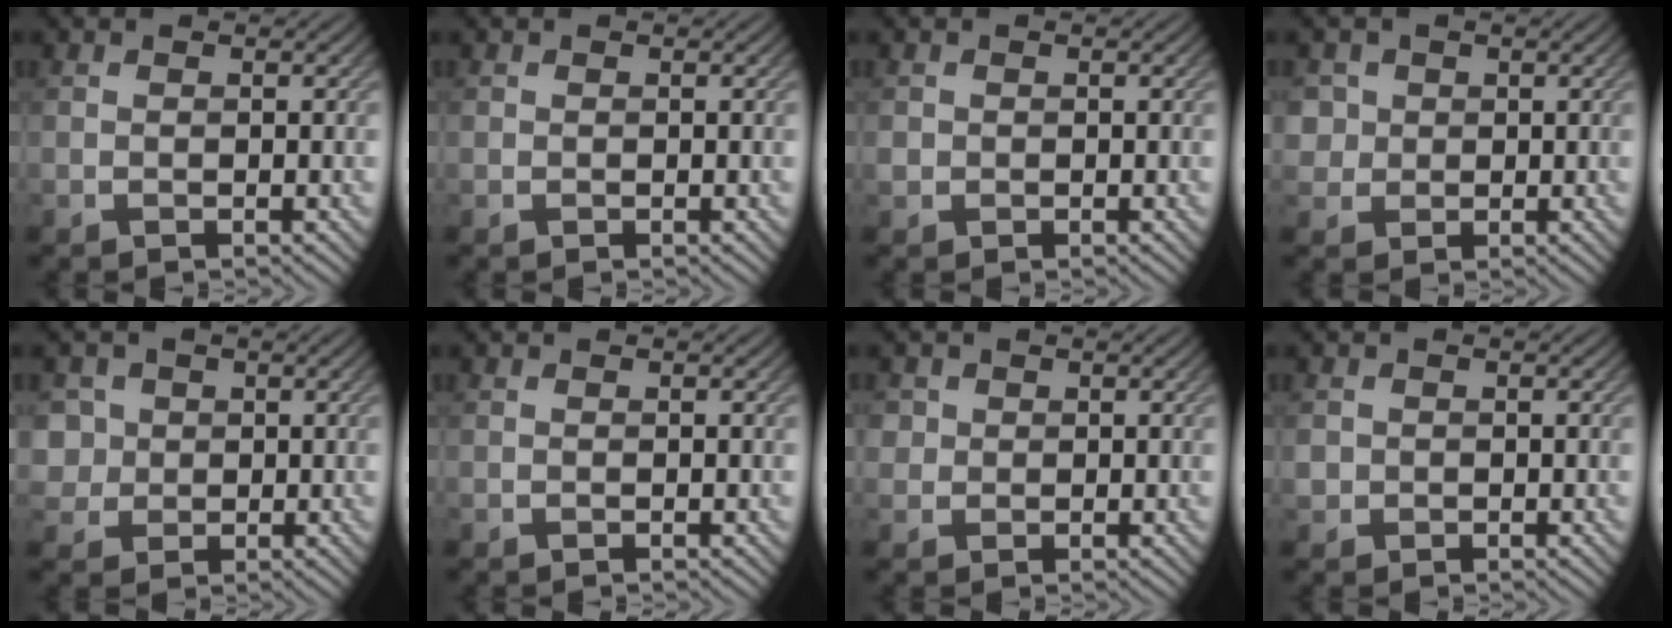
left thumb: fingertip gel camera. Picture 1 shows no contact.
{"total": 0.0}
{"total": 1.0, "force": [0.1, 1.0, 0.1], "torque": [-0.002, -0.004, -0.001]}
{"total": 3.0, "force": [0.8, 2.8, 0.6], "torque": [-0.029, -0.004, 0.022]}
{"total": 4.0, "force": [0.9, 3.8, 1.0], "torque": [-0.042, 0.002, 0.014]}
{"total": 0.0}
{"total": 1.8, "force": [0.5, 1.7, 0.3], "torque": [-0.003, -0.001, 0.008]}
{"total": 1.5, "force": [-0.1, 1.5, 0.2], "torque": [-0.006, -0.005, -0.004]}